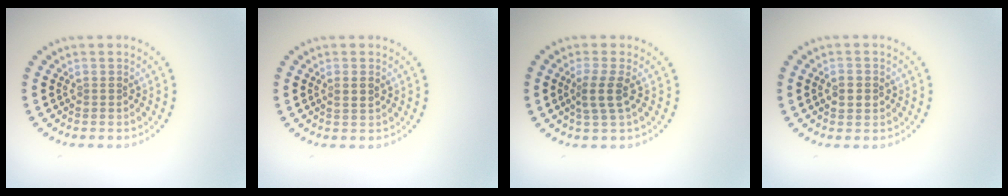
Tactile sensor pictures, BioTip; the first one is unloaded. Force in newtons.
{"total": 1.2, "press": 1.1, "slide": 0.4}
{"total": 2.2, "press": 1.8, "slide": 1.3}
{"total": 1.6, "press": 1.6, "slide": 0.2}